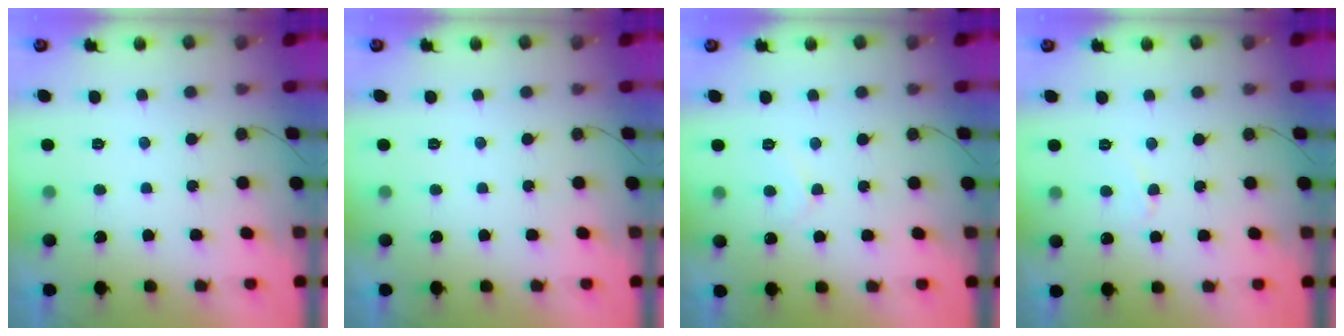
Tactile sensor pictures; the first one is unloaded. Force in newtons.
{"total": 0.0}
{"total": 4.6, "press": 4.6, "slide": 0.5}
{"total": 3.7, "press": 3.6, "slide": 0.4}